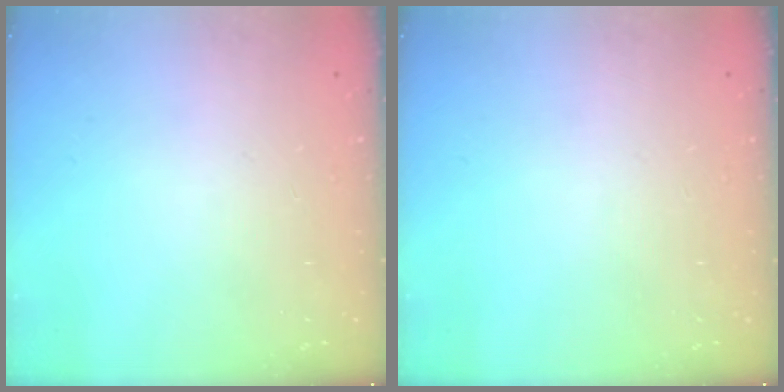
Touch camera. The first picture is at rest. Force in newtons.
{"total": 0.0}